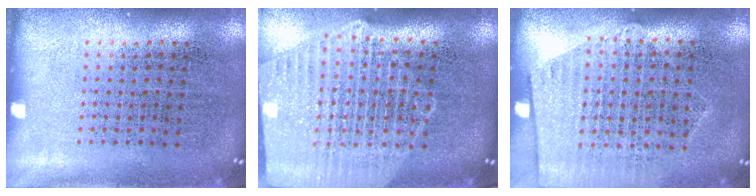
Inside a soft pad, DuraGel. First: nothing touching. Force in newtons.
{"total": 2.6, "press": 2.2, "slide": 1.3}
{"total": 1.3, "press": 1.2, "slide": 0.5}